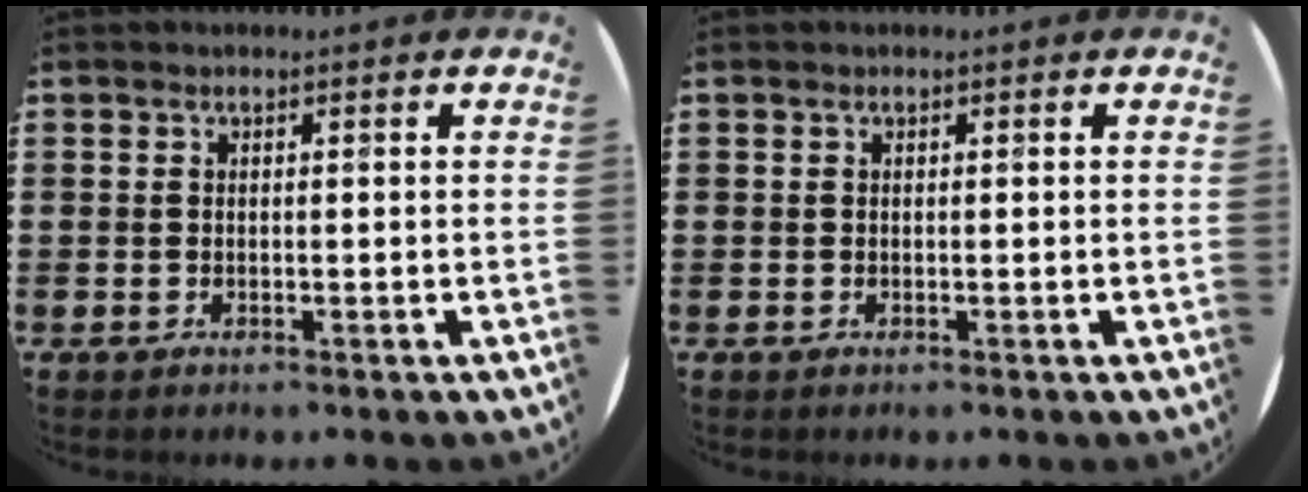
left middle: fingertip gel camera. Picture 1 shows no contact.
{"total": 0.0}